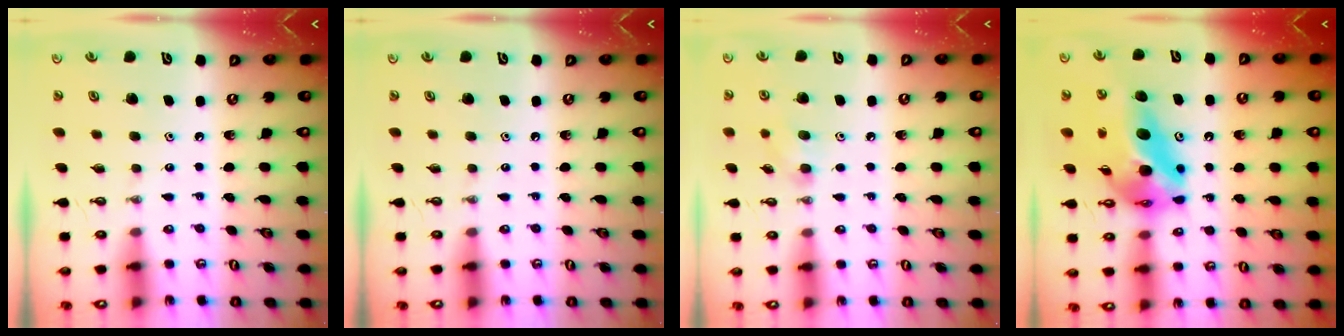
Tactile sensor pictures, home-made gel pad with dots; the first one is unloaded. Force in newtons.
{"total": 0.0}
{"total": 7.0, "press": 6.8, "slide": 1.5}
{"total": 17.4, "press": 15.7, "slide": 7.4}